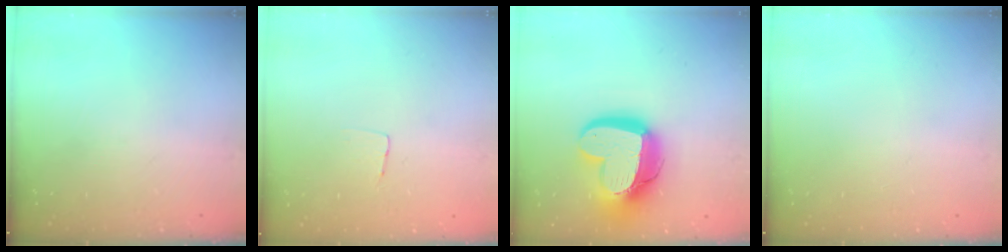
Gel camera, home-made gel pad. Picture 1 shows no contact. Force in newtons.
{"total": 3.2, "press": 3.2, "slide": 0.2}
{"total": 21.9, "press": 21.8, "slide": 2.2}
{"total": 0.0}